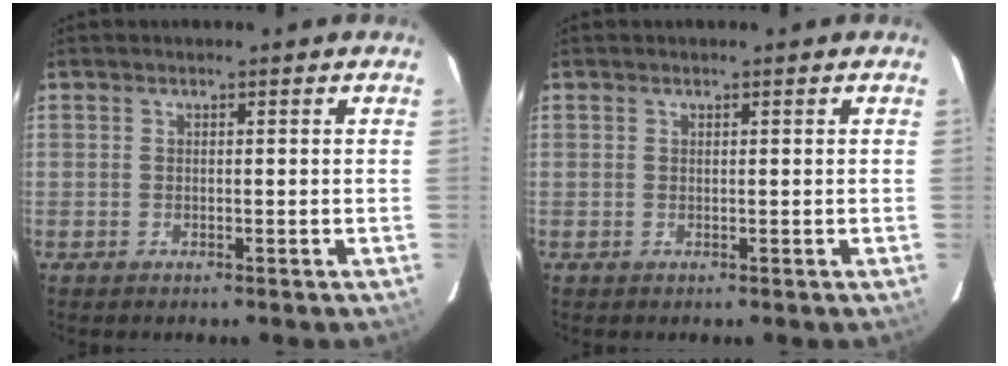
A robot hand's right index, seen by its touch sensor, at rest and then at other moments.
{"total": 0.0}